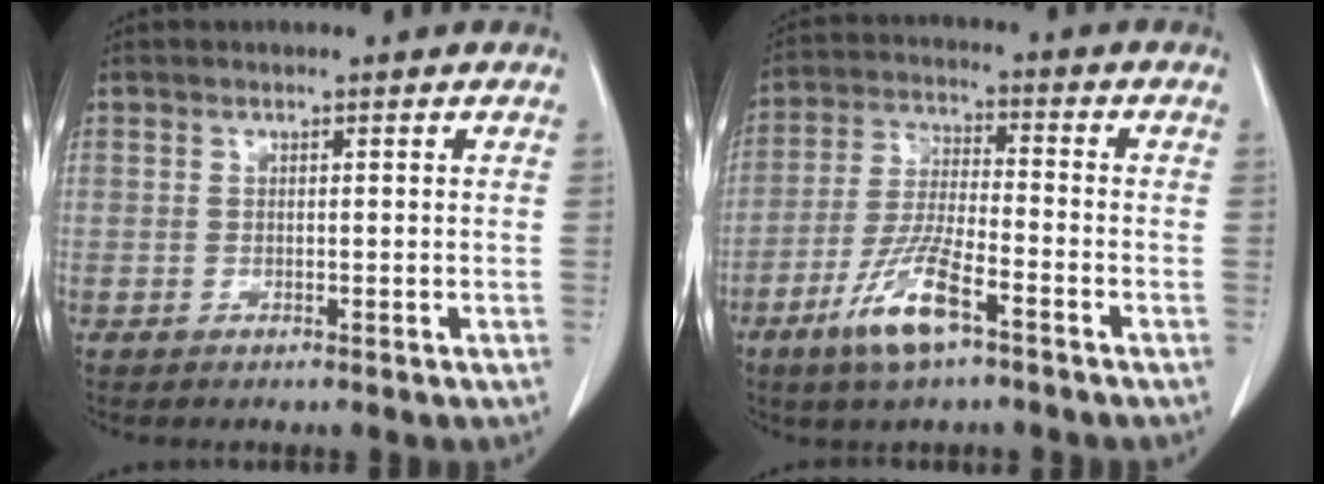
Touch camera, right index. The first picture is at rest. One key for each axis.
{"total": 9.5, "fx": -5.4, "fy": 1.8, "fz": 7.6, "tx": -0.159, "ty": -0.013, "tz": -0.103}